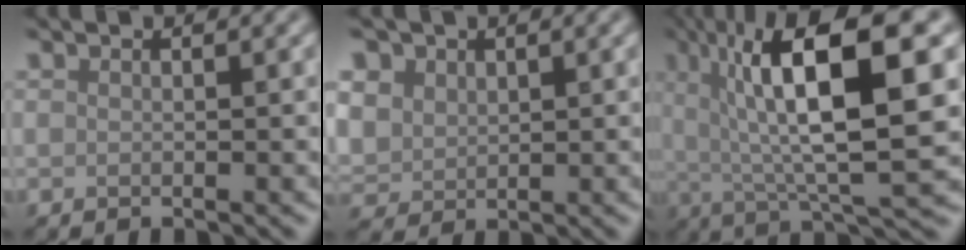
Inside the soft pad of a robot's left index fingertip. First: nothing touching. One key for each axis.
{"total": 5.9, "fx": 3.0, "fy": 4.4, "fz": 2.4, "tx": -0.084, "ty": 0.013, "tz": 0.052}
{"total": 12.8, "fx": 3.7, "fy": 3.0, "fz": 11.8, "tx": -0.177, "ty": 0.013, "tz": 0.062}